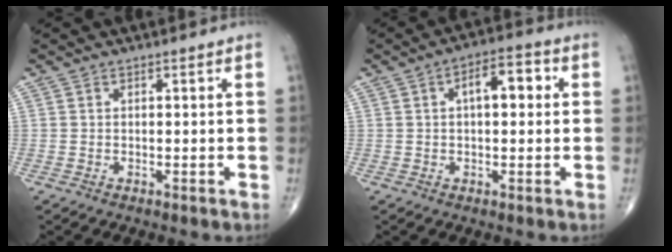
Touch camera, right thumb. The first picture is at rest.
{"total": 7.0, "force": [1.3, 3.3, 6.1], "torque": [-0.080, 0.018, 0.013]}